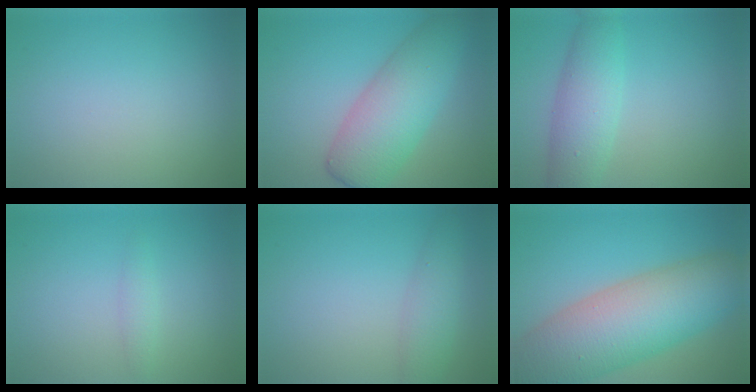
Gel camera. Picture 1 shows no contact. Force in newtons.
{"total": 7.6, "press": 7.6, "slide": 0.2}
{"total": 4.7, "press": 4.7, "slide": 0.2}
{"total": 1.0, "press": 1.0, "slide": 0.0}
{"total": 2.8, "press": 2.8, "slide": 0.1}
{"total": 12.3, "press": 12.3, "slide": 0.7}